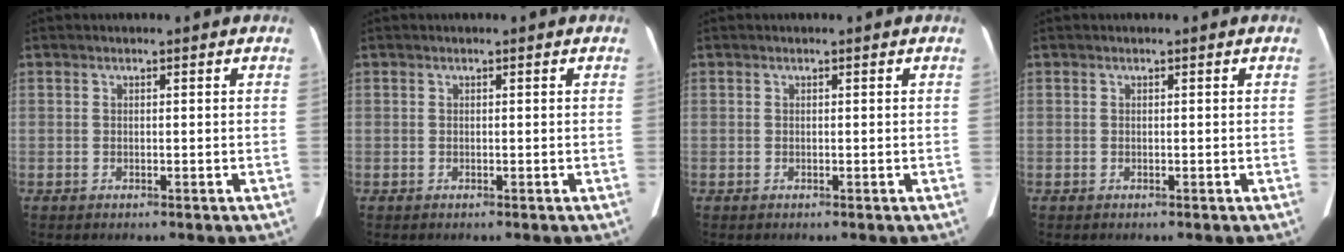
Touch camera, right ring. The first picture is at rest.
{"total": 0.0}
{"total": 0.0}
{"total": 0.0}